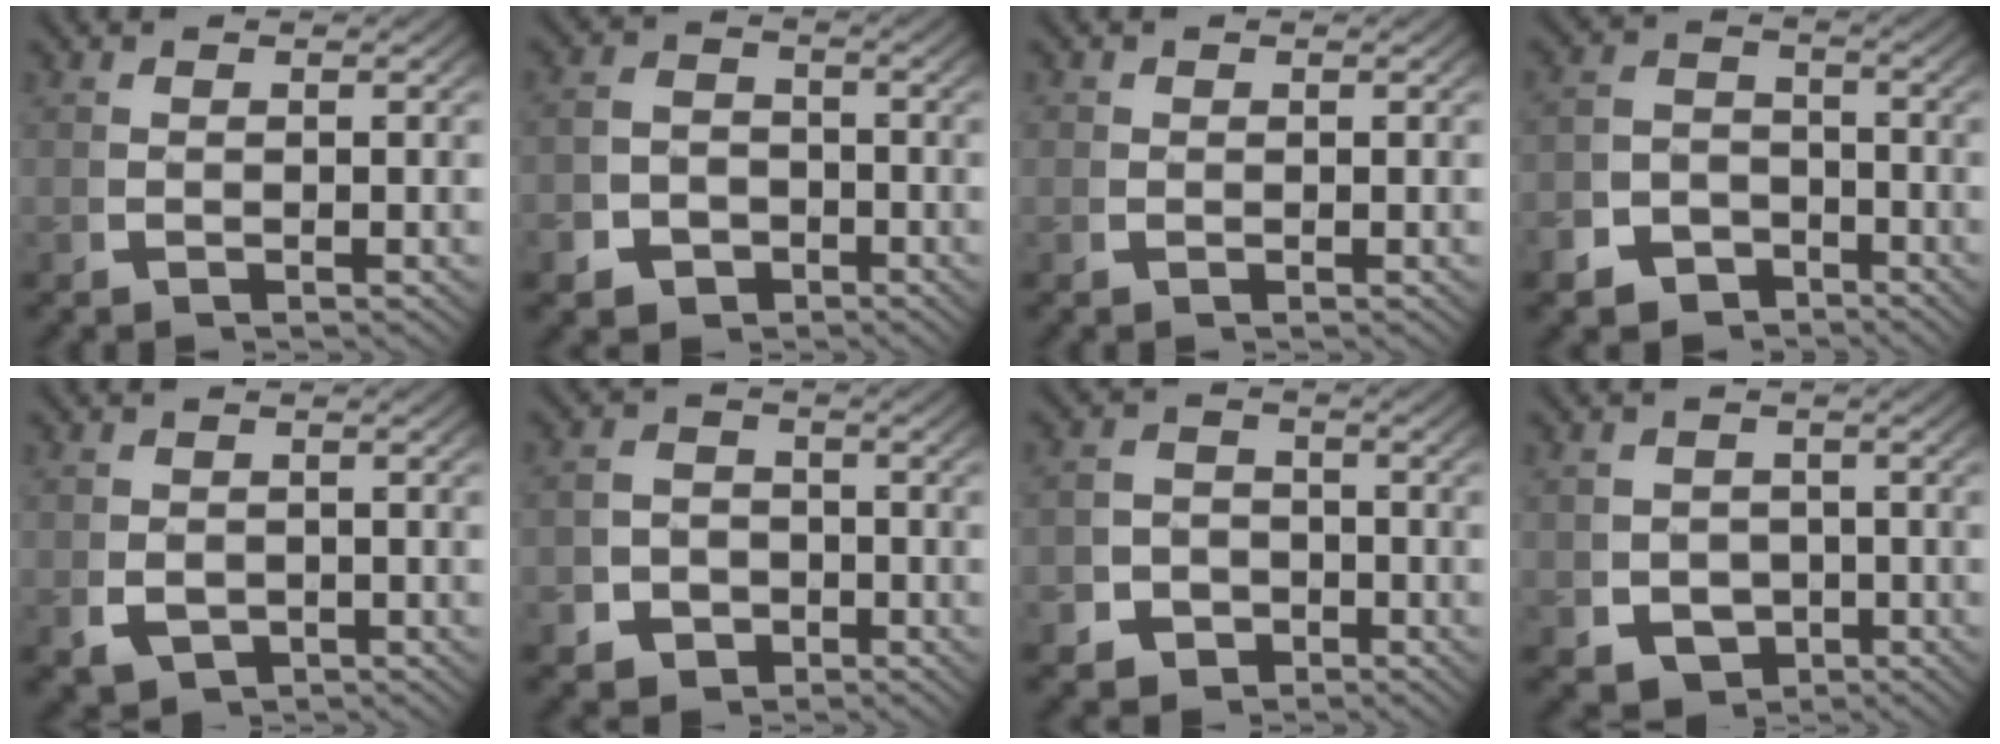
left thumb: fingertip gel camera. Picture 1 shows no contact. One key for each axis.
{"total": 5.4, "fx": -2.6, "fy": 4.4, "fz": 1.7, "tx": -0.027, "ty": -0.022, "tz": -0.040}
{"total": 0.8, "fx": 0.2, "fy": 0.8, "fz": 0.2, "tx": -0.004, "ty": -0.006, "tz": 0.004}
{"total": 7.3, "fx": -4.4, "fy": 5.6, "fz": 1.9, "tx": -0.013, "ty": -0.030, "tz": -0.073}
{"total": 3.2, "fx": -1.1, "fy": 2.5, "fz": 1.6, "tx": -0.033, "ty": -0.019, "tz": -0.010}
{"total": 5.7, "fx": -2.4, "fy": 4.8, "fz": 2.0, "tx": -0.031, "ty": -0.023, "tz": -0.035}
{"total": 6.2, "fx": -2.9, "fy": 5.2, "fz": 1.8, "tx": -0.023, "ty": -0.024, "tz": -0.047}
{"total": 6.2, "fx": -2.5, "fy": 5.2, "fz": 2.2, "tx": -0.037, "ty": -0.033, "tz": -0.032}